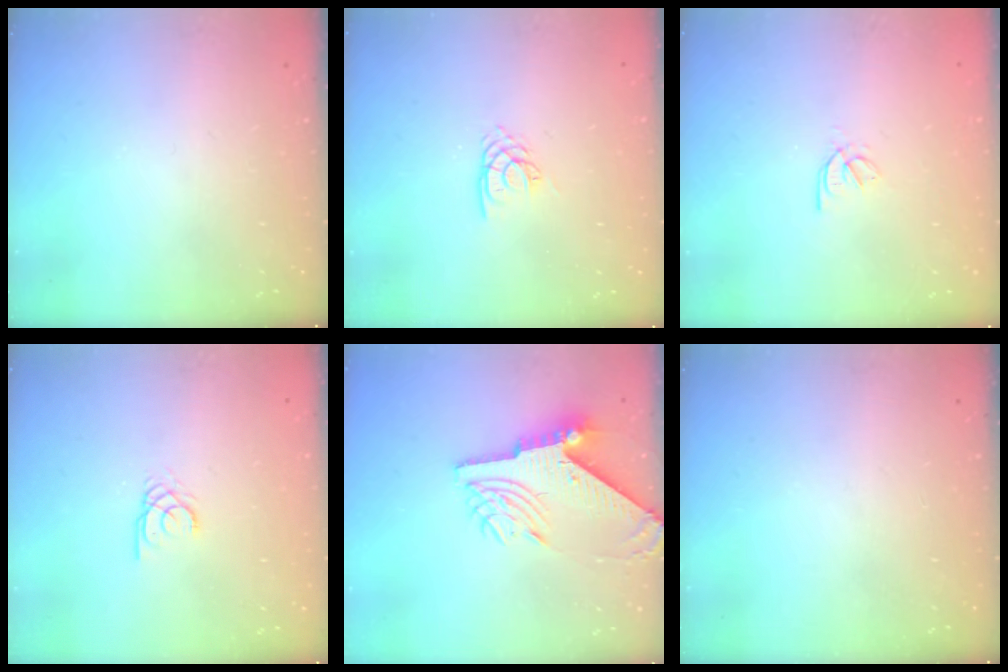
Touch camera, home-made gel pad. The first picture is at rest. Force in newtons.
{"total": 2.7, "press": 2.7, "slide": 0.1}
{"total": 2.5, "press": 2.4, "slide": 0.5}
{"total": 2.0, "press": 2.0, "slide": 0.2}
{"total": 12.0, "press": 11.9, "slide": 1.4}
{"total": 0.0}